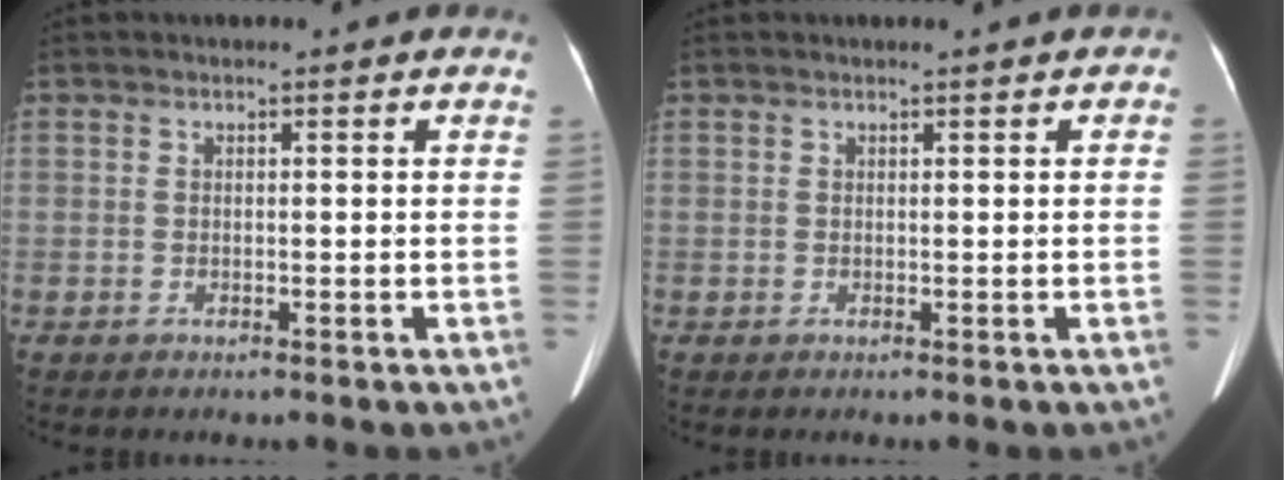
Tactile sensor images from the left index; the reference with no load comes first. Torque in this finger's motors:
{"motor_torque": [0.06, -0.19, -0.07, -0.01]}